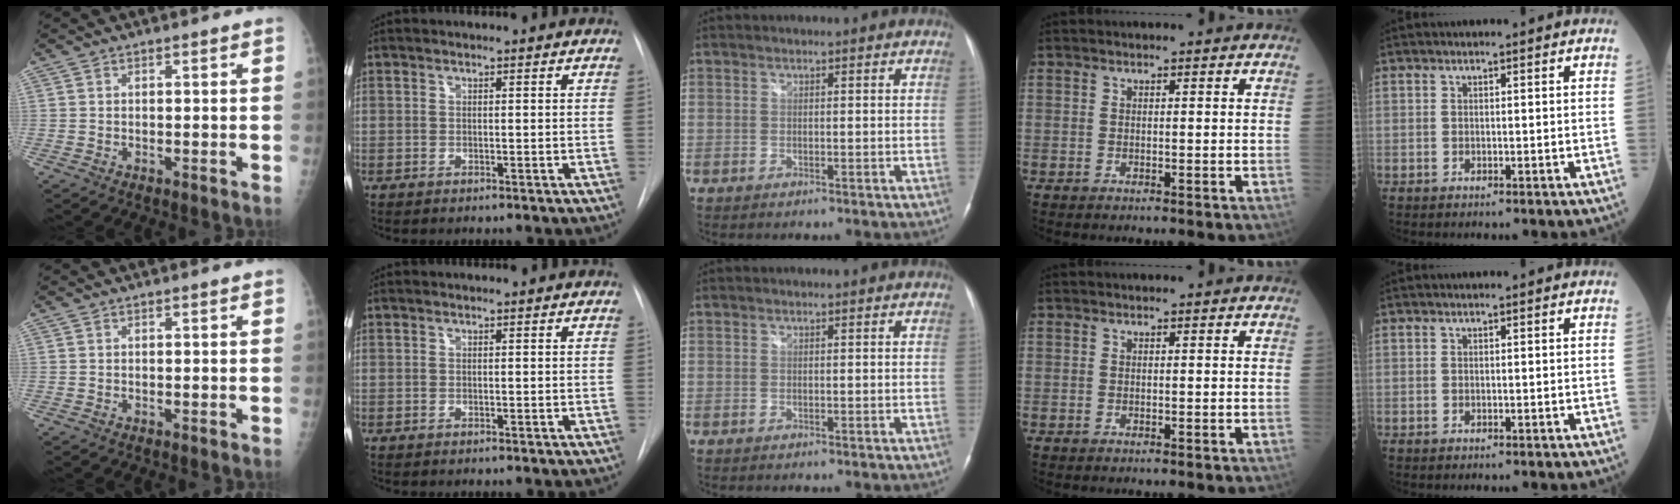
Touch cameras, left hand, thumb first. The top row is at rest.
{}